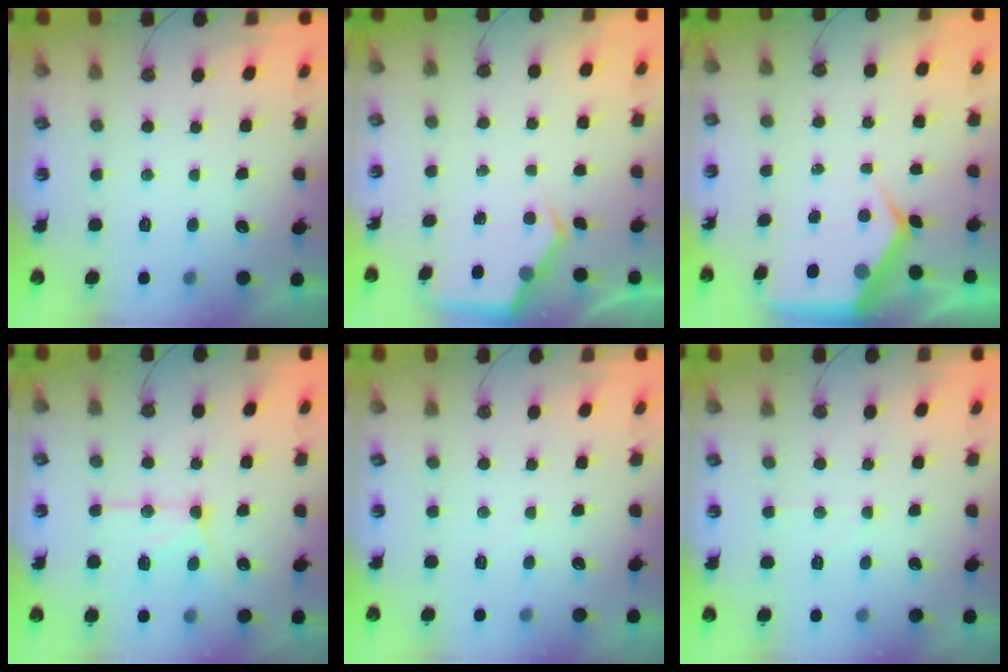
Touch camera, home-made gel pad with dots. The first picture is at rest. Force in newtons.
{"total": 4.5, "press": 4.5, "slide": 0.3}
{"total": 6.7, "press": 6.6, "slide": 0.6}
{"total": 14.0, "press": 14.0, "slide": 1.4}
{"total": 2.4, "press": 2.4, "slide": 0.4}
{"total": 5.5, "press": 5.5, "slide": 0.7}